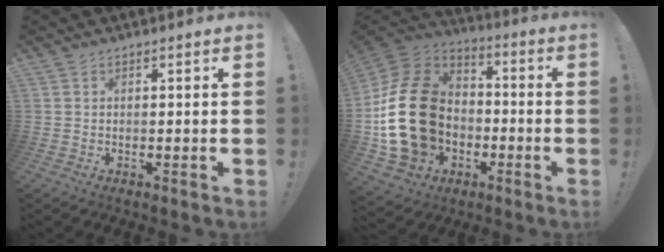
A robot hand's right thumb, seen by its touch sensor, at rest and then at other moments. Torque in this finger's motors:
{"motor_torque": [2.44, 2.57, 1.83, -0.35, 0.58]}